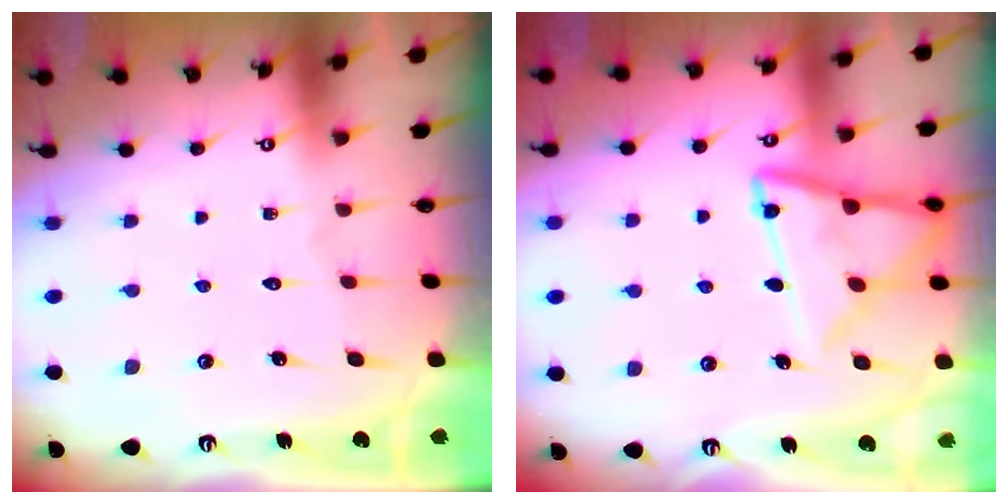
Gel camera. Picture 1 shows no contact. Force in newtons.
{"total": 14.7, "press": 14.7, "slide": 1.2}